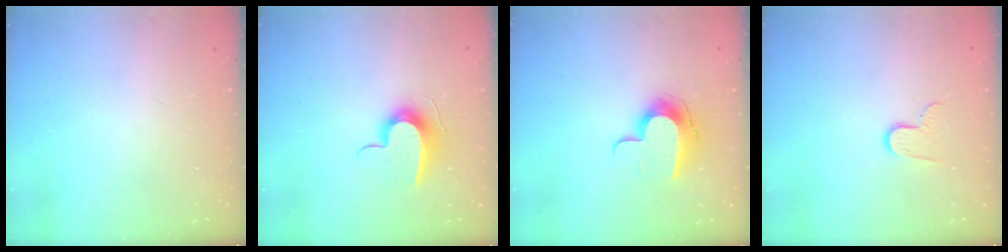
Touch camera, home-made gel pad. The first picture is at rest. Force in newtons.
{"total": 10.8, "press": 10.8, "slide": 0.2}
{"total": 10.7, "press": 10.7, "slide": 0.5}
{"total": 6.4, "press": 6.4, "slide": 0.5}